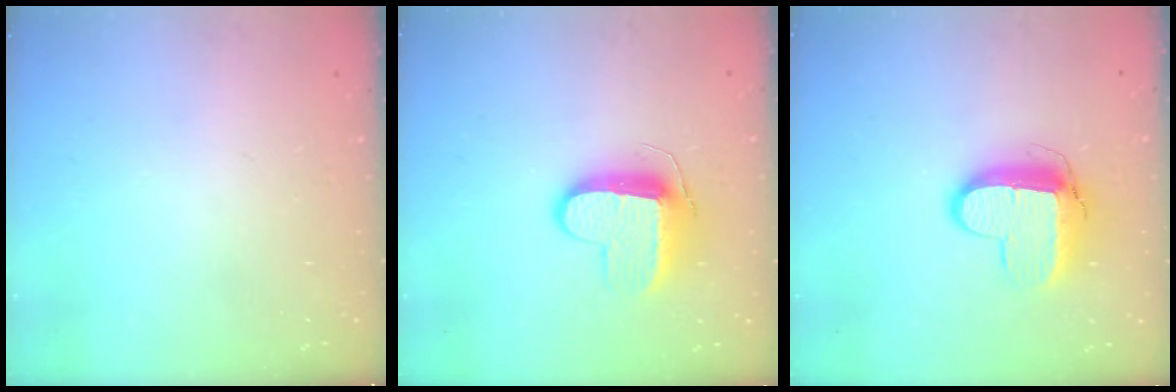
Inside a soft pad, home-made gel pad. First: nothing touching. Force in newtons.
{"total": 9.4, "press": 9.3, "slide": 1.3}
{"total": 11.4, "press": 11.3, "slide": 0.9}